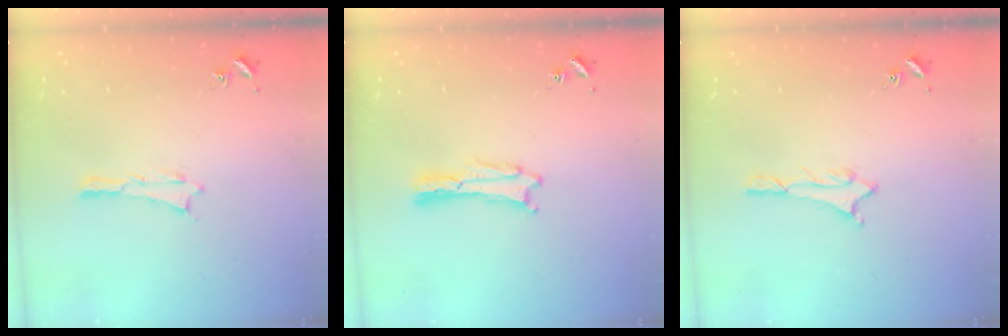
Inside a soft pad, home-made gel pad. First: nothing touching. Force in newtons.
{"total": 1.1, "press": 1.1, "slide": 0.0}
{"total": 1.5, "press": 1.5, "slide": 0.1}